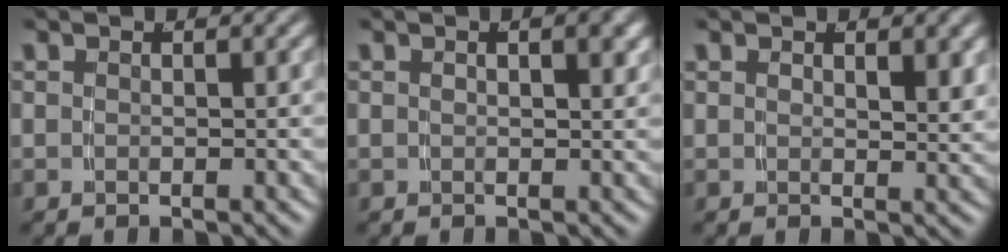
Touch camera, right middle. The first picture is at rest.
{"total": 1.1, "force": [0.4, 0.1, 1.0], "torque": [-0.016, -0.001, 0.011]}
{"total": 1.1, "force": [0.8, -0.2, 0.7], "torque": [-0.009, -0.008, 0.019]}